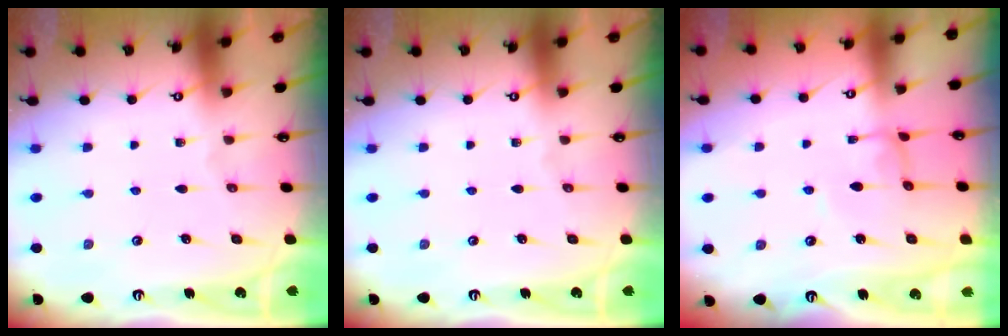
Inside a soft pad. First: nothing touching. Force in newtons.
{"total": 0.0}
{"total": 1.3, "press": 1.2, "slide": 0.3}